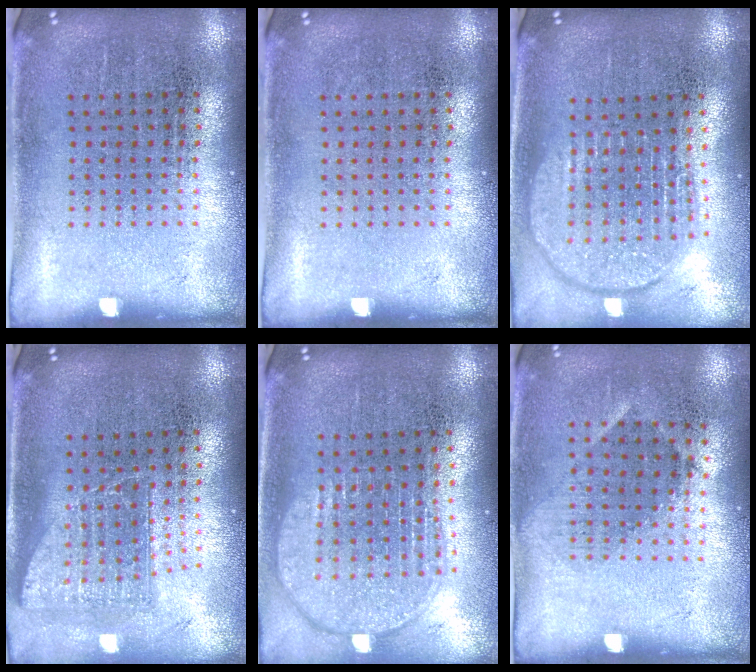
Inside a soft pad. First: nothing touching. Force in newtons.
{"total": 0.0}
{"total": 1.8, "press": 1.6, "slide": 1.0}
{"total": 1.6, "press": 1.2, "slide": 1.0}
{"total": 1.9, "press": 1.6, "slide": 1.1}
{"total": 0.9, "press": 0.7, "slide": 0.5}